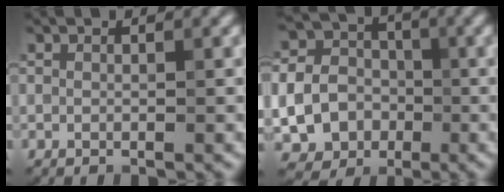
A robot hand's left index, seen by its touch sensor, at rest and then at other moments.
{"total": 14.5, "force": [-3.3, 13.2, 5.2], "torque": [-0.148, -0.018, -0.072]}